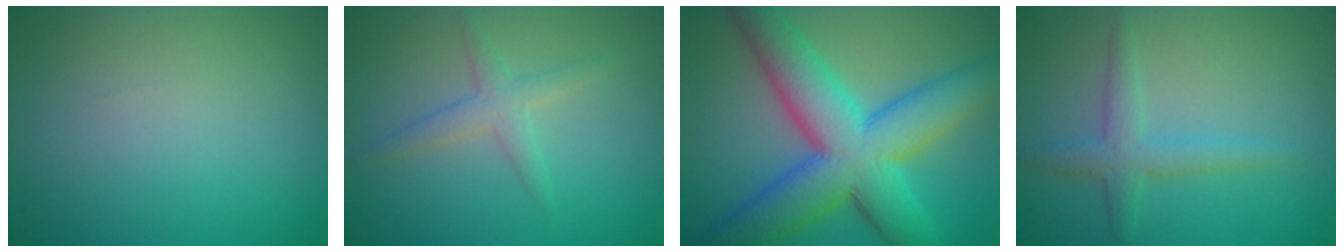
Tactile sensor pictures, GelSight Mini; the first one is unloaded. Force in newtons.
{"total": 2.2, "press": 2.2, "slide": 0.0}
{"total": 12.0, "press": 12.0, "slide": 0.2}
{"total": 2.6, "press": 2.6, "slide": 0.1}